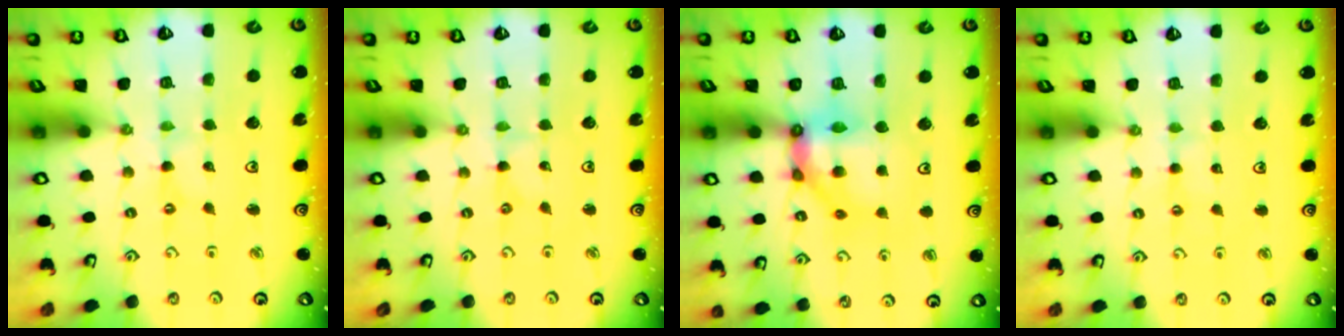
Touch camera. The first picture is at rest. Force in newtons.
{"total": 0.0}
{"total": 10.4, "press": 10.4, "slide": 1.2}
{"total": 2.0, "press": 2.0, "slide": 0.3}